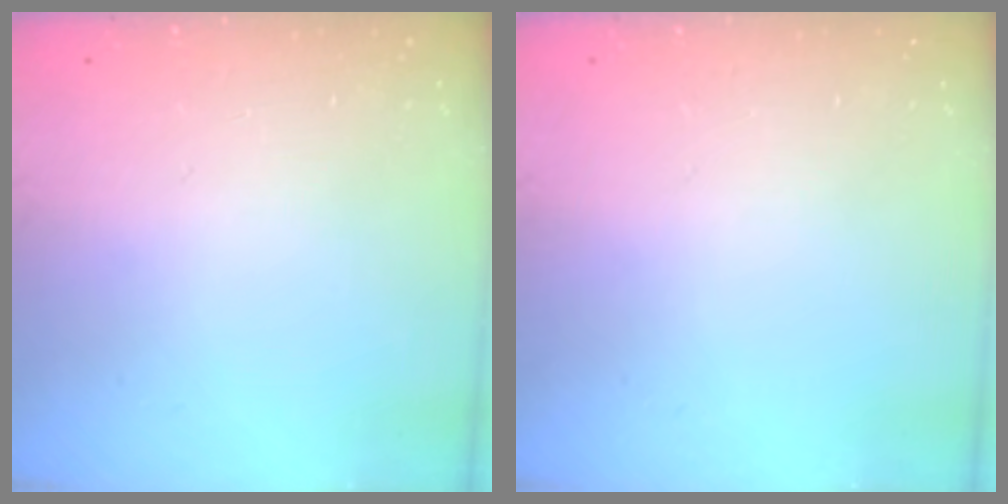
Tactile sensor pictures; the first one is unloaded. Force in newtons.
{"total": 0.0}